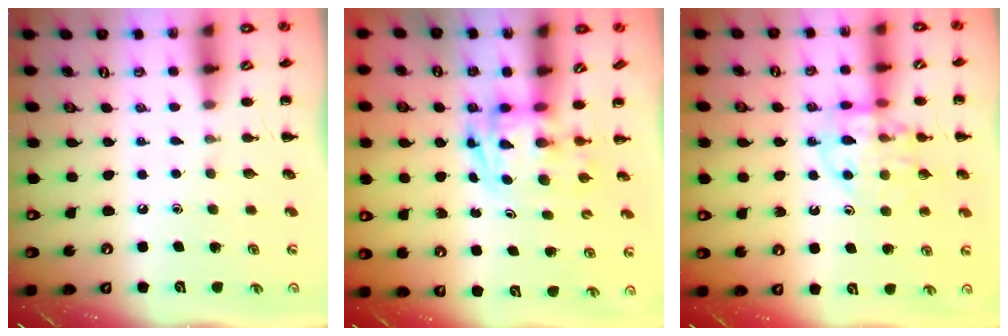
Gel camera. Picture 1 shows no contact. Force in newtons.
{"total": 2.8, "press": 2.8, "slide": 0.5}
{"total": 13.6, "press": 13.5, "slide": 1.7}